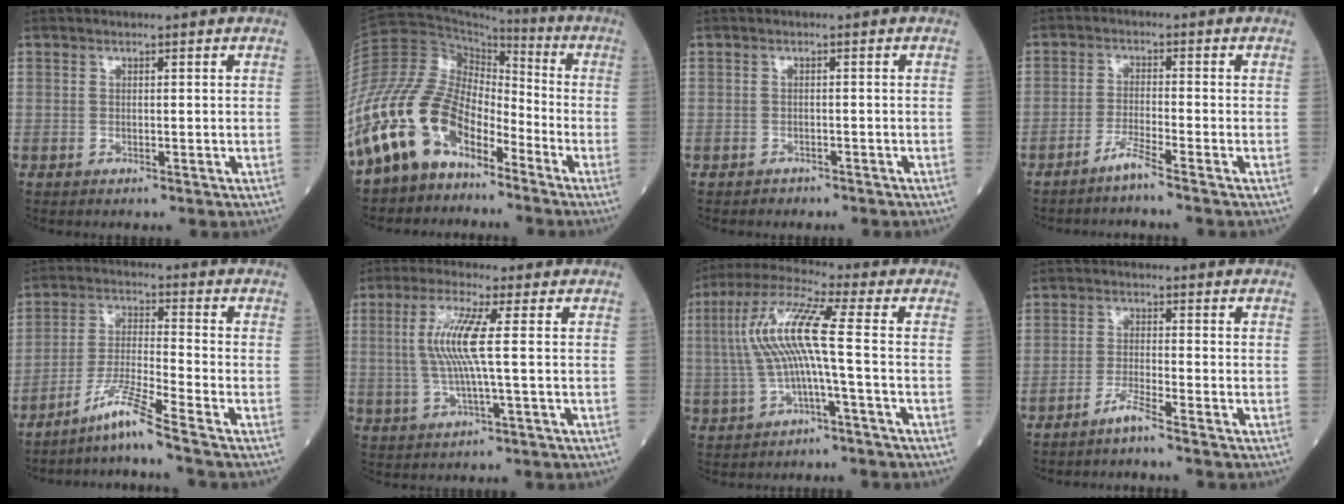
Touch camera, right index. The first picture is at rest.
{"total": 17.6, "force": [-12.1, 8.7, 9.5], "torque": [-0.212, 0.032, -0.232]}
{"total": 1.5, "force": [-1.3, 0.6, 0.2], "torque": [-0.012, 0.000, -0.018]}
{"total": 3.1, "force": [-2.6, -0.9, 1.5], "torque": [-0.034, -0.008, -0.055]}
{"total": 7.1, "force": [-5.7, -1.9, 3.8], "torque": [-0.080, -0.023, -0.115]}
{"total": 7.5, "force": [0.8, -0.4, 7.4], "torque": [-0.163, 0.003, 0.014]}
{"total": 10.2, "force": [-0.2, 0.2, 10.2], "torque": [-0.216, 0.028, -0.008]}
{"total": 2.8, "force": [-2.4, -0.8, 1.4], "torque": [-0.032, -0.006, -0.051]}